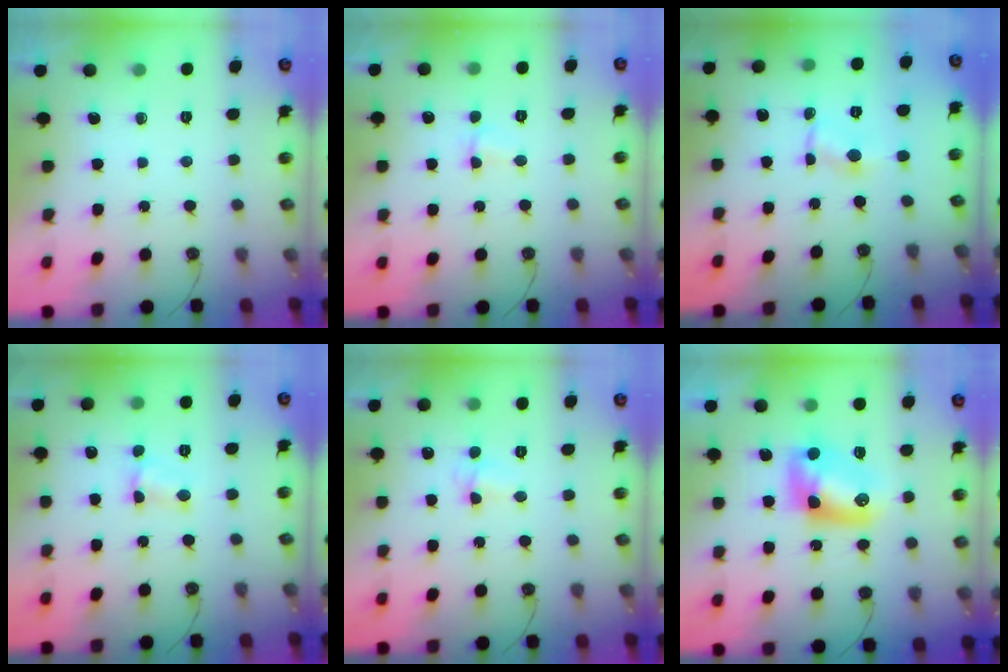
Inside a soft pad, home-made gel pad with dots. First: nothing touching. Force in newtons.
{"total": 3.2, "press": 3.1, "slide": 0.7}
{"total": 1.1, "press": 1.1, "slide": 0.2}
{"total": 4.4, "press": 4.4, "slide": 0.4}
{"total": 3.5, "press": 3.5, "slide": 0.6}
{"total": 9.9, "press": 9.9, "slide": 0.6}